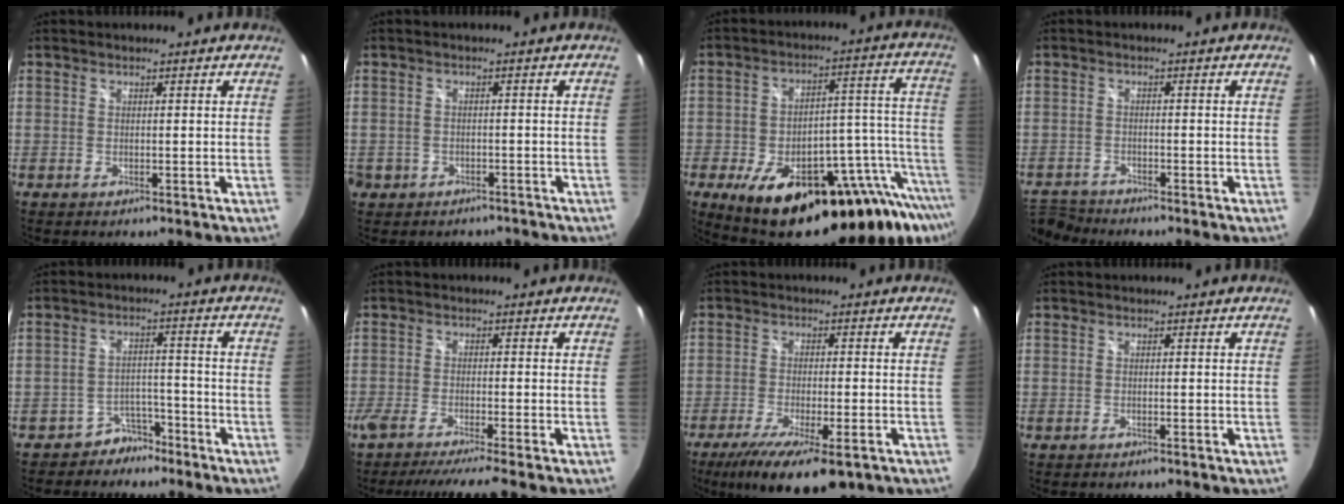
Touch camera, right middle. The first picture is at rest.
{"total": 5.1, "force": [-2.7, 4.1, 1.2], "torque": [-0.037, 0.005, -0.031]}
{"total": 28.0, "force": [-18.5, 8.2, 19.3], "torque": [-0.261, -0.025, -0.255]}
{"total": 3.1, "force": [-3.0, 0.8, 0.3], "torque": [-0.020, -0.012, -0.059]}
{"total": 5.3, "force": [-4.3, 3.1, 0.5], "torque": [-0.014, 0.024, -0.064]}
{"total": 8.1, "force": [-7.1, -1.4, 3.6], "torque": [-0.074, -0.027, -0.114]}
{"total": 13.6, "force": [-8.8, 3.5, 9.7], "torque": [-0.194, -0.045, -0.139]}
{"total": 0.7, "force": [-0.6, 0.2, 0.2], "torque": [-0.007, 0.000, -0.009]}